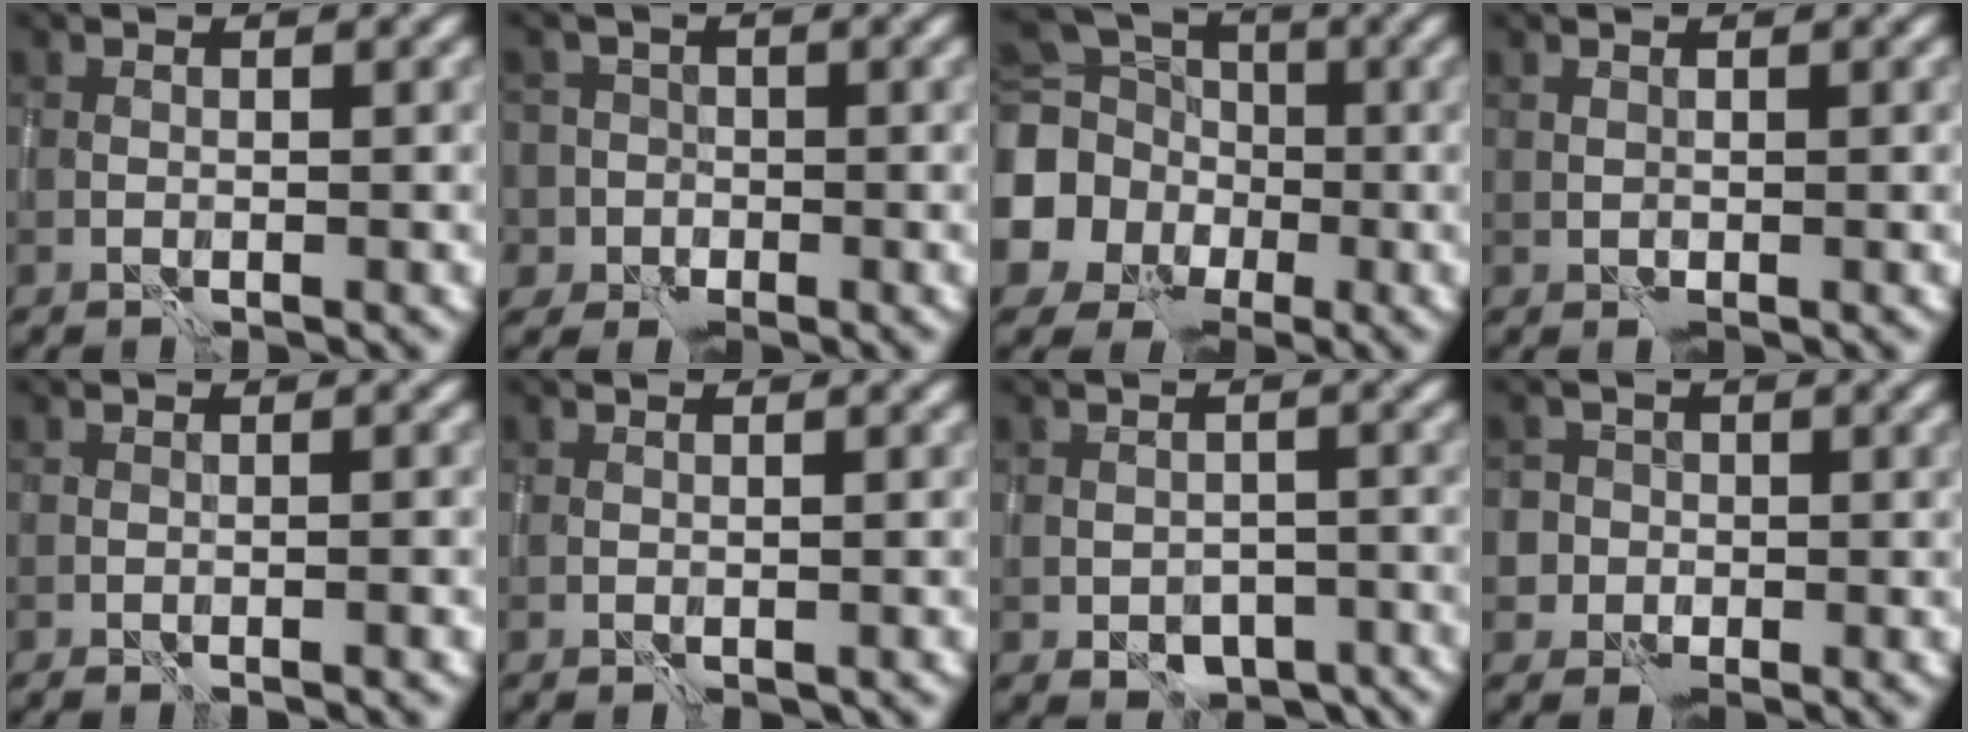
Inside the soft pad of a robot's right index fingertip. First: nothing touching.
{"total": 5.0, "force": [-1.5, 4.7, 1.0], "torque": [0.006, 0.010, -0.062]}
{"total": 9.9, "force": [-1.7, 9.1, 3.5], "torque": [-0.092, -0.021, -0.056]}
{"total": 0.0}
{"total": 1.1, "force": [-0.7, 0.4, 0.8], "torque": [-0.008, 0.011, -0.009]}
{"total": 0.6, "force": [-0.3, 0.4, 0.3], "torque": [-0.004, -0.001, -0.001]}
{"total": 4.4, "force": [-2.4, 3.0, 2.2], "torque": [-0.023, -0.007, -0.024]}
{"total": 4.6, "force": [-1.6, 4.2, 0.8], "torque": [0.022, 0.012, -0.063]}